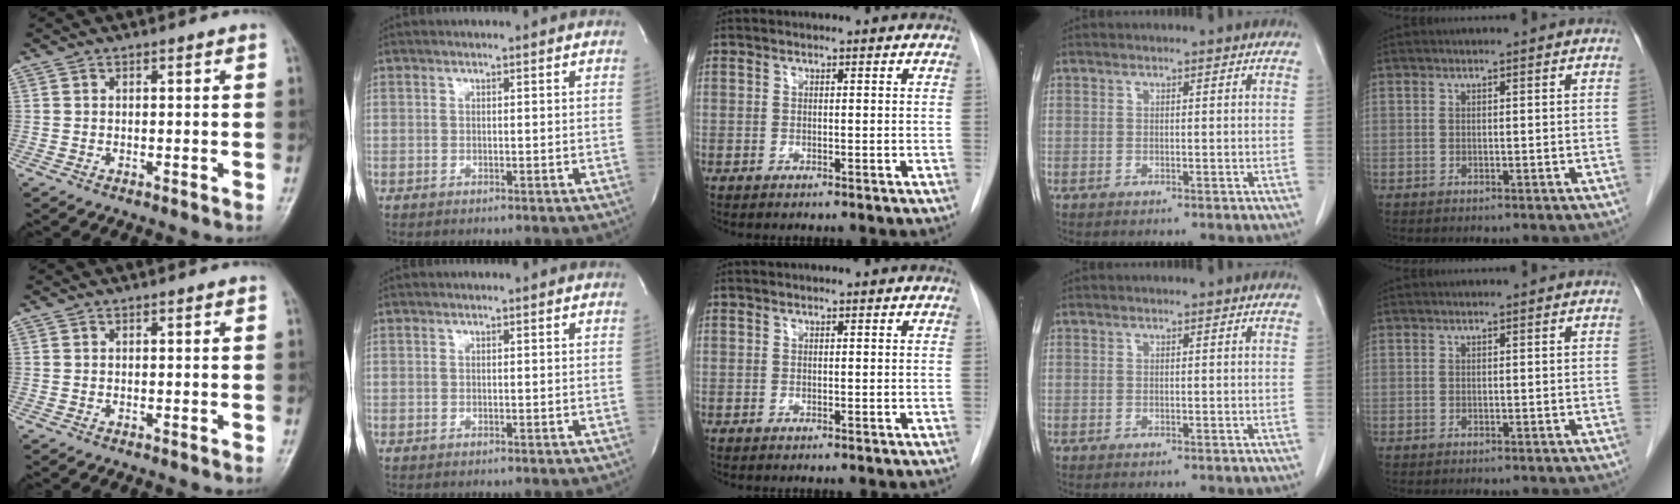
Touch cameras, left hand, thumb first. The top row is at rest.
{}